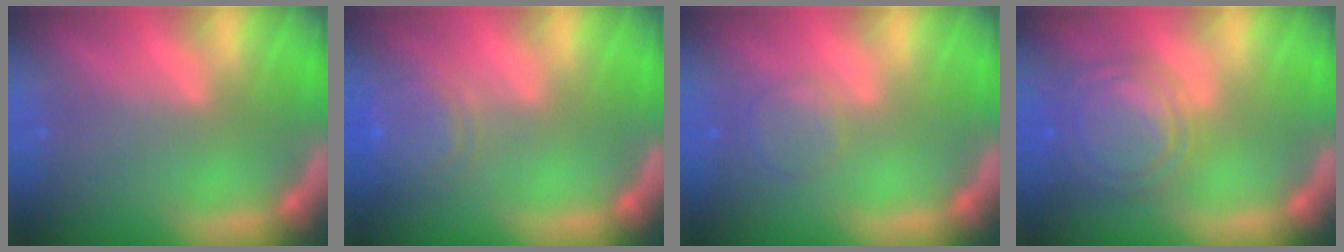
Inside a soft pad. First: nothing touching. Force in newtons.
{"total": 5.1}
{"total": 2.4}
{"total": 8.0}